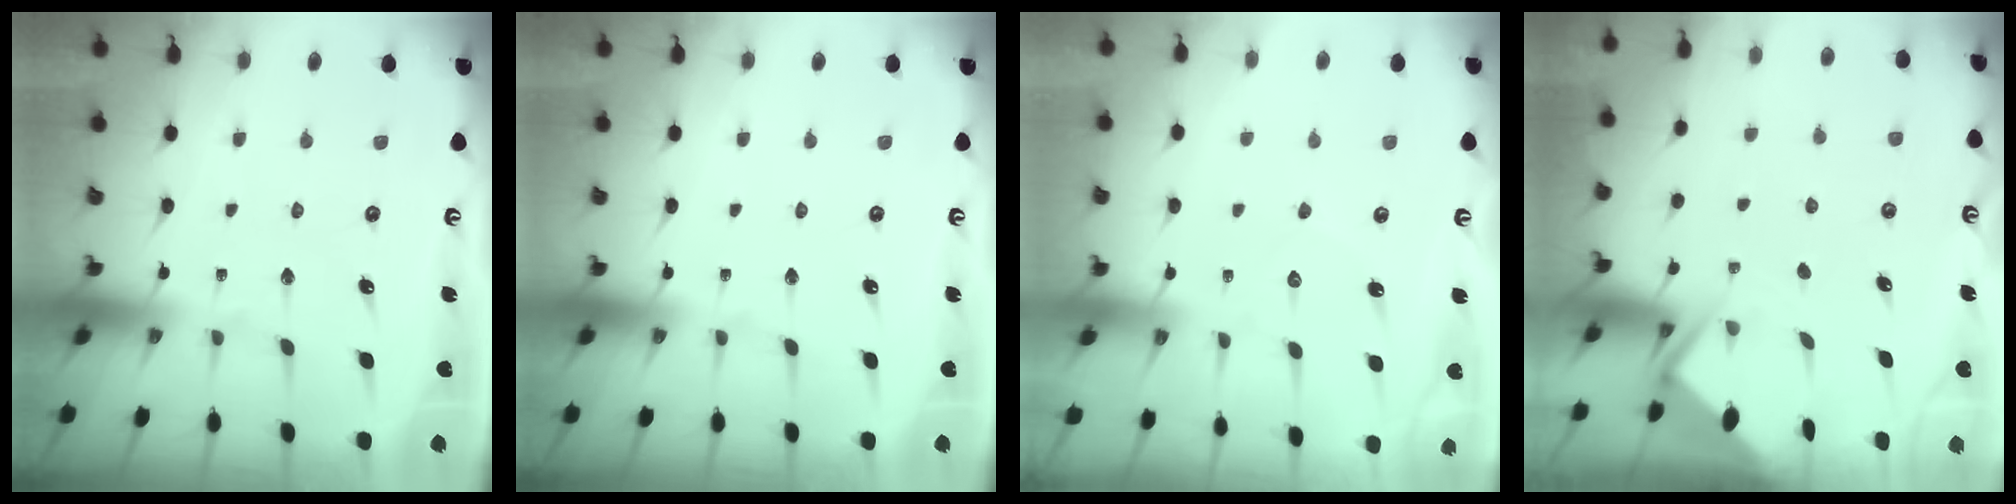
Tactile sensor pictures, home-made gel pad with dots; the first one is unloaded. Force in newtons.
{"total": 0.0}
{"total": 3.9, "press": 3.9, "slide": 0.3}
{"total": 3.0, "press": 3.0, "slide": 0.4}